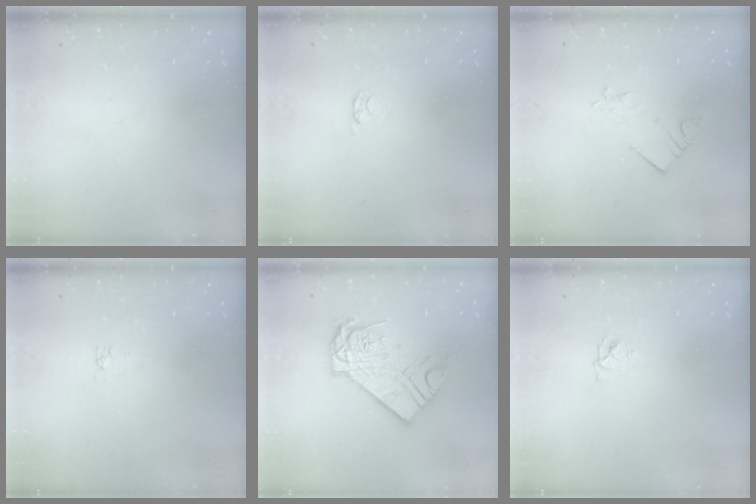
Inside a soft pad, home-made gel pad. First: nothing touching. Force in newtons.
{"total": 2.1, "press": 2.0, "slide": 0.3}
{"total": 2.8, "press": 2.7, "slide": 0.5}
{"total": 2.9, "press": 2.9, "slide": 0.5}
{"total": 12.9, "press": 12.9, "slide": 1.0}
{"total": 4.4, "press": 4.3, "slide": 0.5}